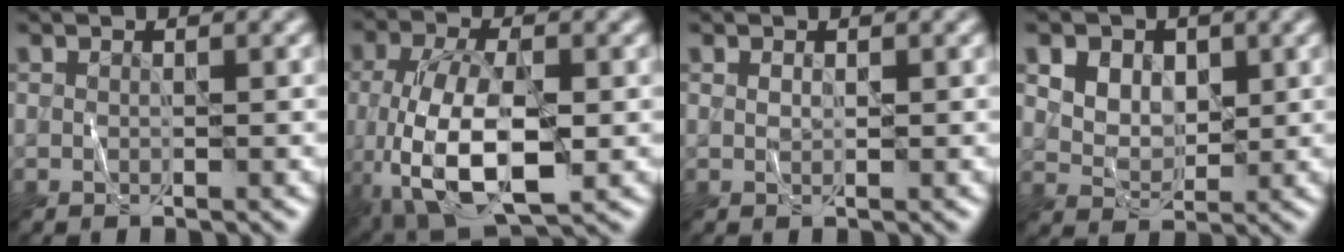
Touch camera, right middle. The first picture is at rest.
{"total": 9.3, "force": [-2.1, 4.6, 7.8], "torque": [-0.169, -0.009, -0.034]}
{"total": 0.5, "force": [0.2, 0.3, 0.4], "torque": [-0.007, 0.002, 0.004]}
{"total": 6.8, "force": [3.2, 4.8, 3.6], "torque": [-0.067, 0.016, 0.047]}